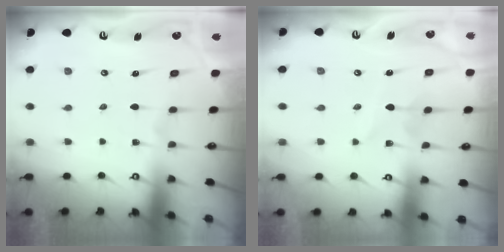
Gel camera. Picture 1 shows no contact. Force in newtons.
{"total": 1.5, "press": 1.5, "slide": 0.1}